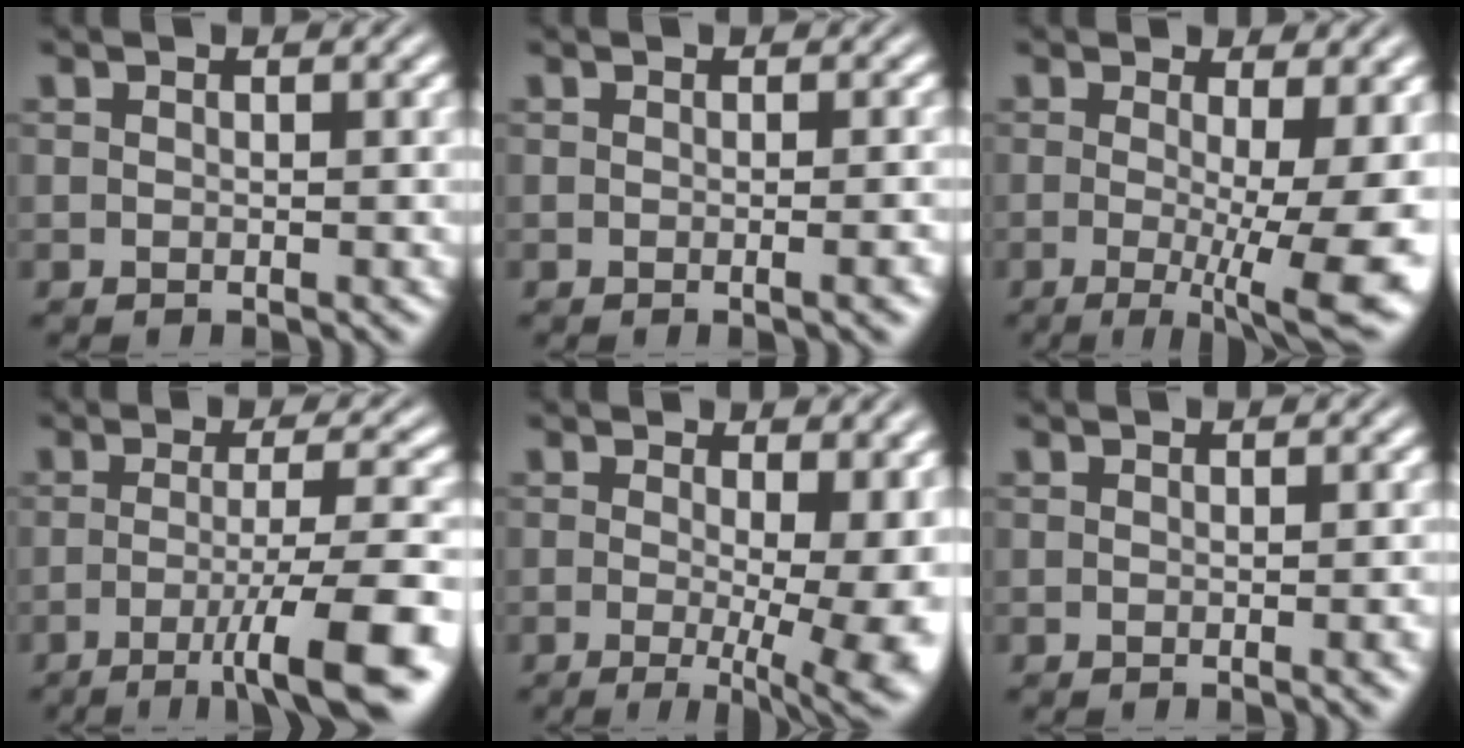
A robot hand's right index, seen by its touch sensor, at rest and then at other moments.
{"total": 0.9, "force": [-0.6, -0.3, 0.6], "torque": [-0.011, 0.001, -0.009]}
{"total": 7.4, "force": [-2.7, 1.1, 6.8], "torque": [-0.091, -0.034, -0.028]}
{"total": 7.6, "force": [-3.8, 0.4, 6.6], "torque": [-0.085, -0.017, -0.048]}
{"total": 6.6, "force": [-2.5, 1.6, 5.9], "torque": [-0.075, -0.034, -0.028]}
{"total": 0.6, "force": [-0.4, -0.2, 0.4], "torque": [-0.009, 0.001, -0.007]}